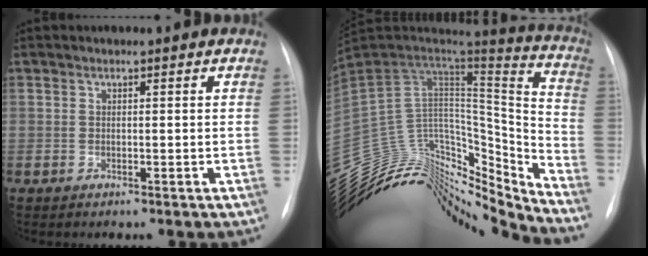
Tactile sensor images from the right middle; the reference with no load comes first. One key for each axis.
{"total": 29.7, "fx": -26.7, "fy": 8.8, "fz": 9.5, "tx": -0.192, "ty": 0.044, "tz": -0.417}